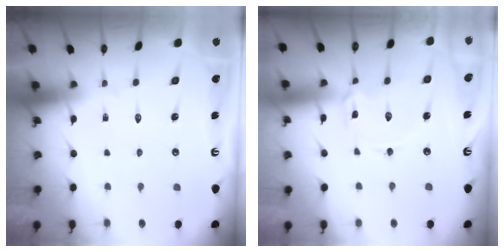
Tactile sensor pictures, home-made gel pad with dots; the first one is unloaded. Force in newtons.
{"total": 1.9, "press": 1.9, "slide": 0.2}